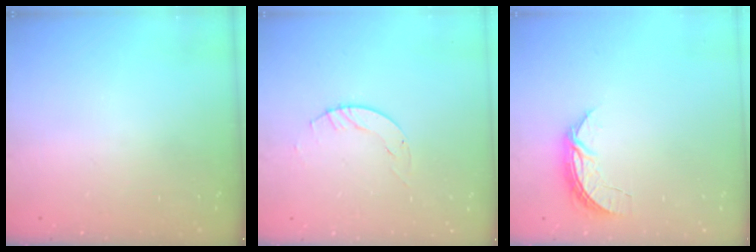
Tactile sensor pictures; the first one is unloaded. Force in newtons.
{"total": 2.9, "press": 2.9, "slide": 0.4}
{"total": 5.6, "press": 5.6, "slide": 0.5}